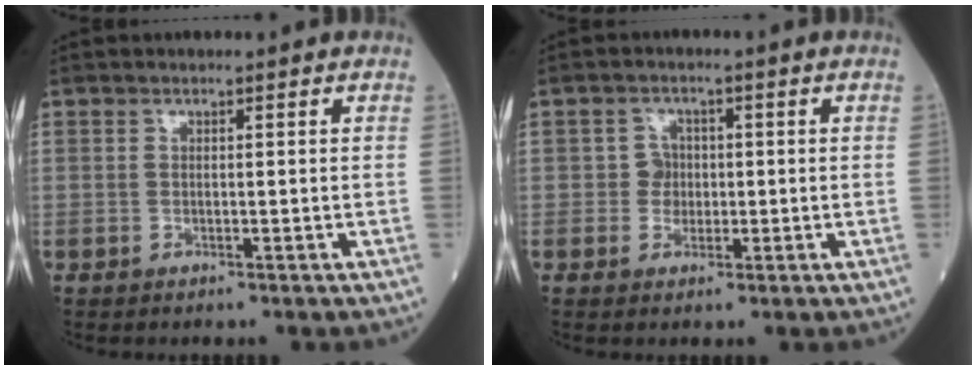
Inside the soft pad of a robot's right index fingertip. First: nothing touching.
{"total": 2.7, "force": [-0.1, 2.6, 0.8], "torque": [-0.004, 0.007, -0.004]}